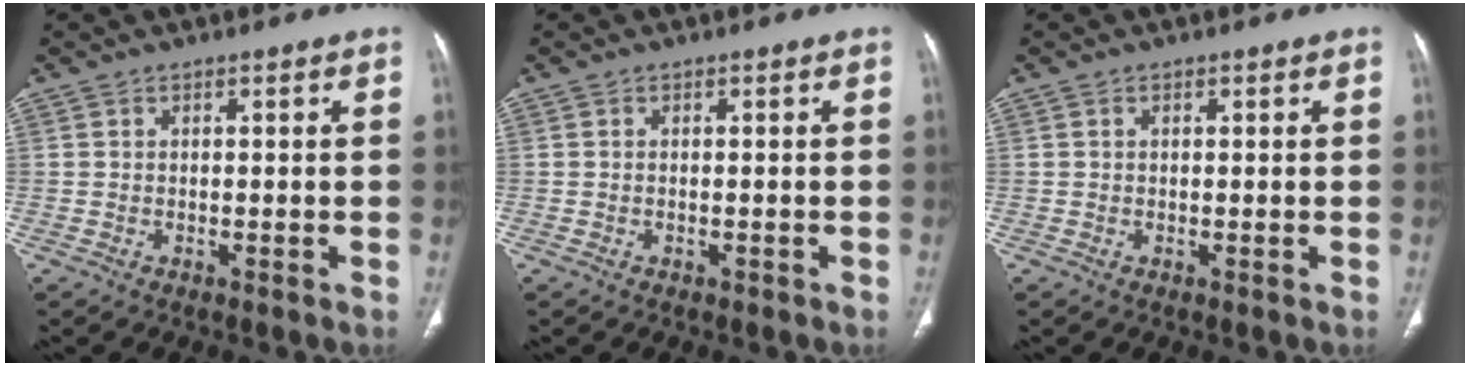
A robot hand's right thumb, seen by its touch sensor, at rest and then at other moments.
{"total": 0.0}
{"total": 0.0}